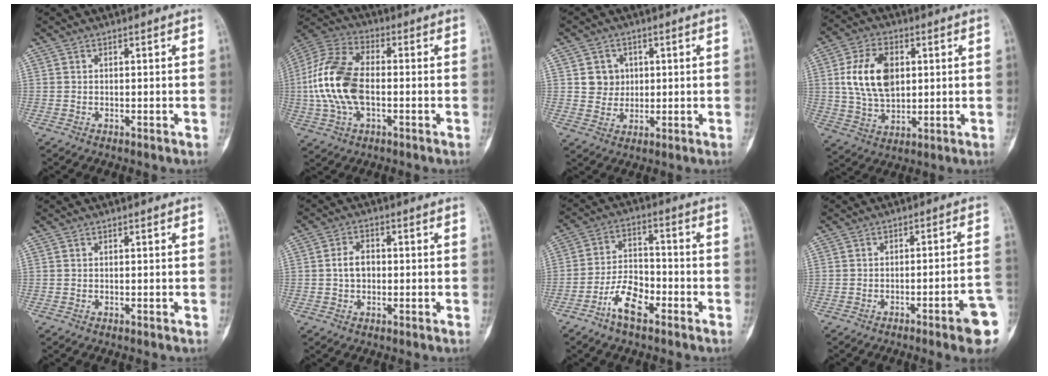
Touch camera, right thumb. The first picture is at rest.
{"total": 16.1, "force": [-1.1, 9.0, 13.2], "torque": [-0.285, 0.023, -0.024]}
{"total": 4.9, "force": [1.2, 4.6, 1.2], "torque": [0.006, 0.000, 0.019]}
{"total": 13.1, "force": [2.5, 8.3, 9.8], "torque": [-0.167, -0.004, 0.049]}
{"total": 0.0}
{"total": 4.2, "force": [-0.1, 2.9, 2.9], "torque": [-0.050, 0.012, -0.004]}
{"total": 8.4, "force": [-4.9, 3.8, 5.6], "torque": [-0.096, 0.033, -0.095]}
{"total": 9.2, "force": [-4.1, 0.8, 8.2], "torque": [-0.096, 0.022, -0.052]}